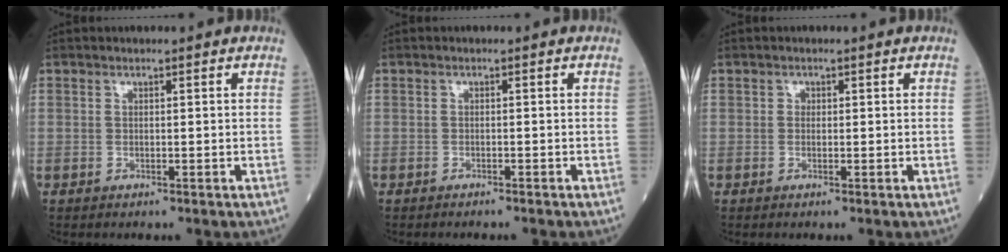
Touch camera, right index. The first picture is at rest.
{"total": 1.4, "force": [-1.3, 0.1, 0.5], "torque": [-0.008, -0.002, -0.016]}
{"total": 0.5, "force": [0.1, 0.5, 0.1], "torque": [0.003, 0.002, 0.001]}